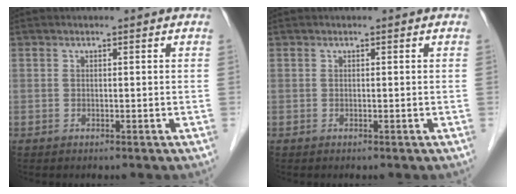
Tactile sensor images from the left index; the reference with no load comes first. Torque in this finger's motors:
{"motor_torque": [0.00, 0.00, 0.01, 0.00]}